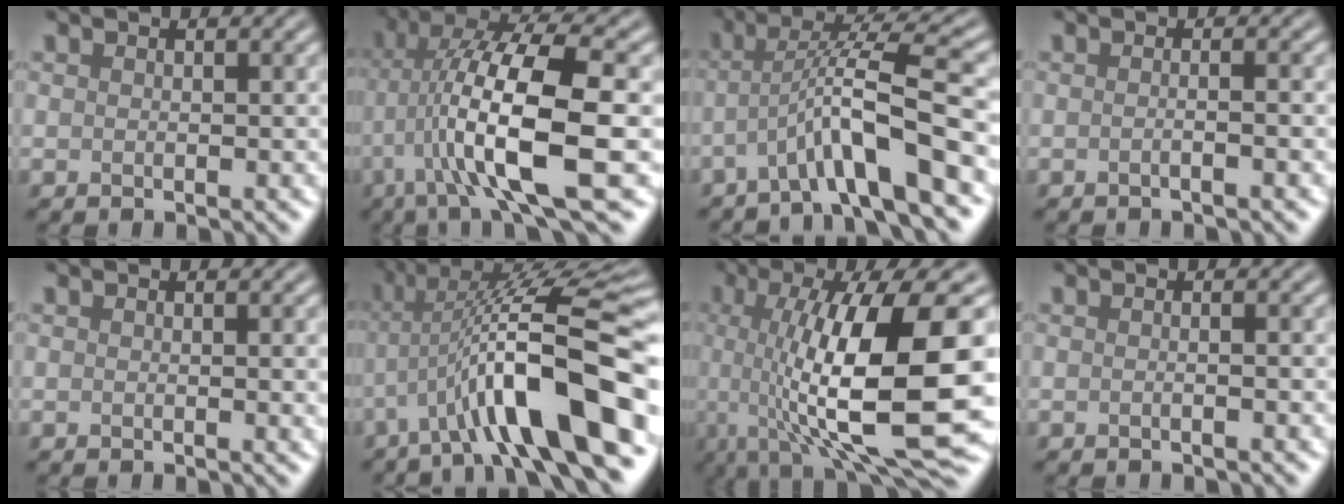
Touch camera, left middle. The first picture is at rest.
{"total": 11.5, "force": [-1.5, 3.2, 10.9], "torque": [-0.202, 0.014, -0.029]}
{"total": 7.7, "force": [-2.9, 1.0, 7.1], "torque": [-0.115, 0.028, -0.054]}
{"total": 1.9, "force": [-0.2, 0.9, 1.7], "torque": [0.001, -0.007, -0.027]}
{"total": 1.5, "force": [0.0, 0.5, 1.4], "torque": [-0.014, 0.000, -0.003]}
{"total": 12.4, "force": [-3.1, 3.0, 11.6], "torque": [-0.187, 0.026, -0.050]}
{"total": 15.1, "force": [-0.5, 4.3, 14.4], "torque": [-0.213, 0.002, -0.006]}
{"total": 1.5, "force": [0.1, 0.8, 1.3], "torque": [0.005, -0.008, -0.019]}